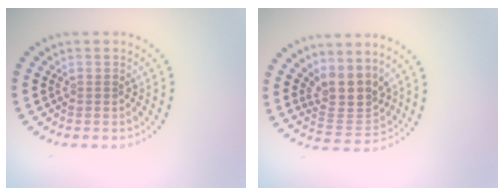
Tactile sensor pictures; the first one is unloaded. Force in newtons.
{"total": 4.0, "press": 3.3, "slide": 2.2}